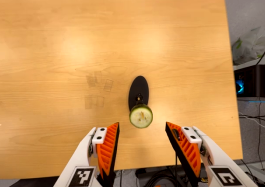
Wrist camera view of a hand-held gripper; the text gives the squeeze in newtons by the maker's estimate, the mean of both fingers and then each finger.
{"total": 0.0}